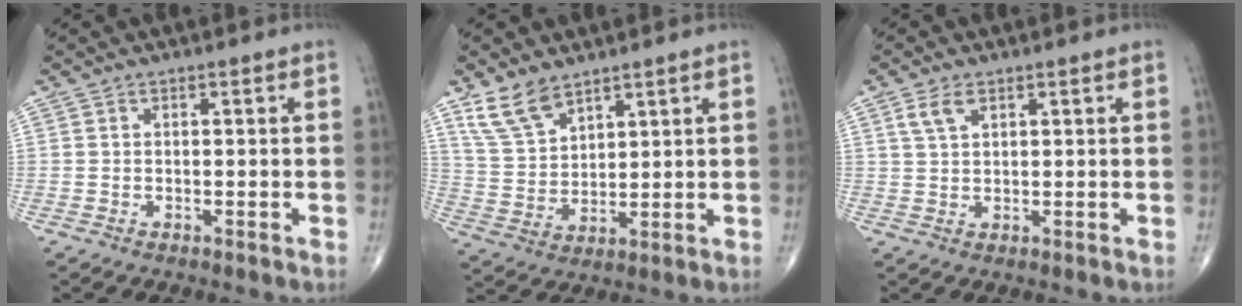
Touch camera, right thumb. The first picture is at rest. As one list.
[{"total": 8.3, "force": [6.0, 4.1, 4.0], "torque": [-0.065, -0.027, 0.130]}, {"total": 3.4, "force": [1.8, 1.7, 2.3], "torque": [-0.045, 0.001, 0.039]}]